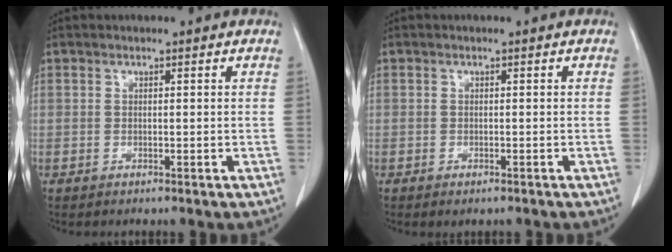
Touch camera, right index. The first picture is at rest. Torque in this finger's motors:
{"motor_torque": [0.32, -0.22, 0.12, 0.03]}